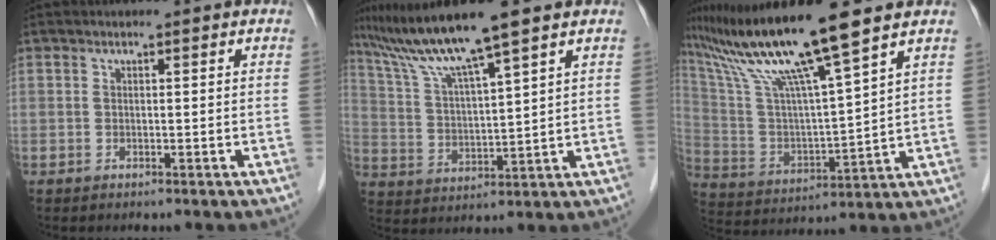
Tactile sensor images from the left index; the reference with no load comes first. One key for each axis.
{"total": 11.0, "fx": 8.5, "fy": -1.2, "fz": 6.9, "tx": -0.135, "ty": 0.010, "tz": 0.161}
{"total": 16.2, "fx": 12.1, "fy": -1.4, "fz": 10.7, "tx": -0.202, "ty": 0.004, "tz": 0.226}